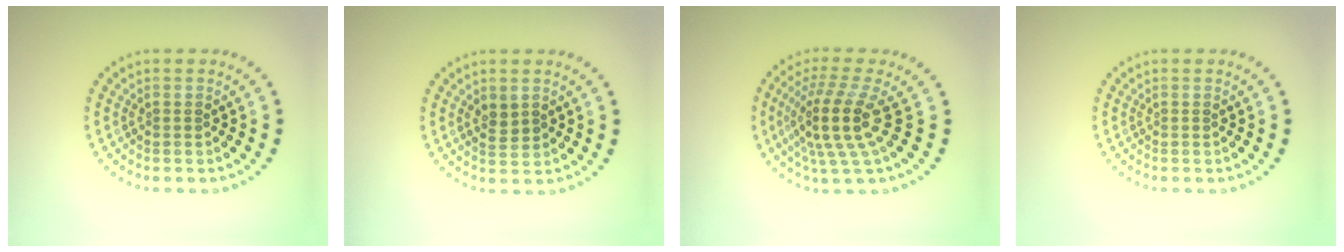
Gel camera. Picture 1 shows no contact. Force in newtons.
{"total": 1.7, "press": 1.6, "slide": 0.5}
{"total": 5.0, "press": 3.6, "slide": 3.4}
{"total": 0.0}